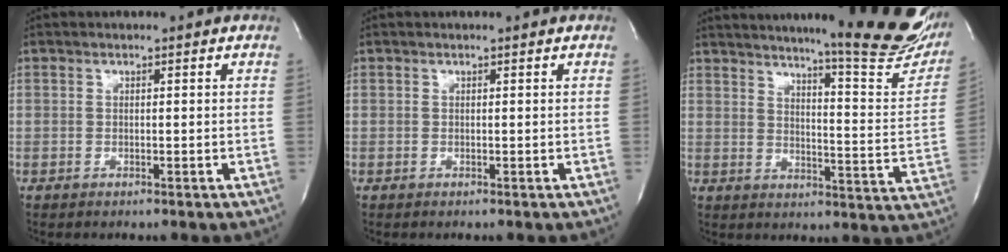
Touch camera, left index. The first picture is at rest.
{"total": 0.0}
{"total": 24.7, "force": [20.0, 1.8, 14.4], "torque": [-0.197, -0.068, 0.244]}